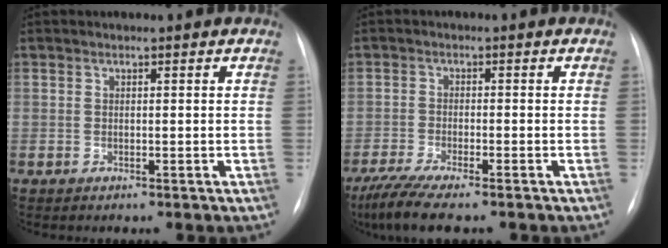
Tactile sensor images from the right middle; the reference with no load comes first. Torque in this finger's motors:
{"motor_torque": [0.45, -0.43, 0.10, 0.03]}